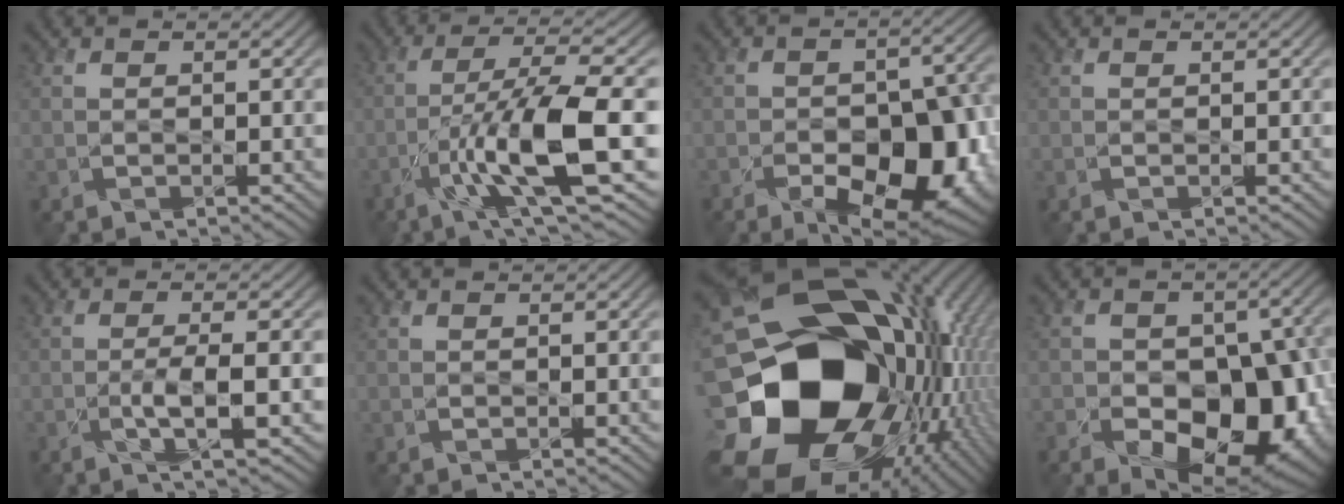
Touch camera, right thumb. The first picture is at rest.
{"total": 12.4, "force": [-4.1, 2.7, 11.4], "torque": [-0.196, 0.002, -0.077]}
{"total": 14.5, "force": [-6.3, 8.4, 9.9], "torque": [-0.119, -0.023, -0.085]}
{"total": 0.0}
{"total": 3.5, "force": [-1.0, 0.4, 3.3], "torque": [-0.060, -0.001, -0.024]}
{"total": 0.0}
{"total": 23.1, "force": [-4.3, 17.4, 14.5], "torque": [-0.316, -0.067, -0.043]}
{"total": 13.4, "force": [-4.8, 8.4, 9.2], "torque": [-0.109, -0.029, -0.068]}